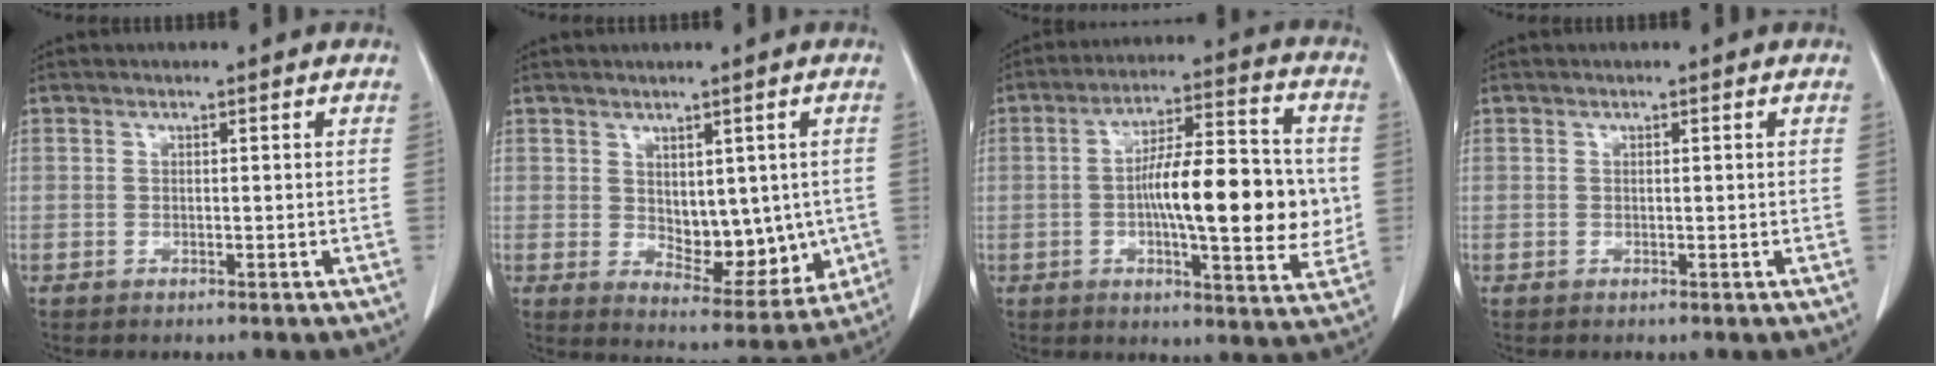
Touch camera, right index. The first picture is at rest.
{"total": 9.8, "force": [0.0, 5.6, 8.1], "torque": [-0.096, -0.008, 0.022]}
{"total": 17.3, "force": [-0.8, 4.1, 16.8], "torque": [-0.259, 0.015, -0.015]}
{"total": 0.0}